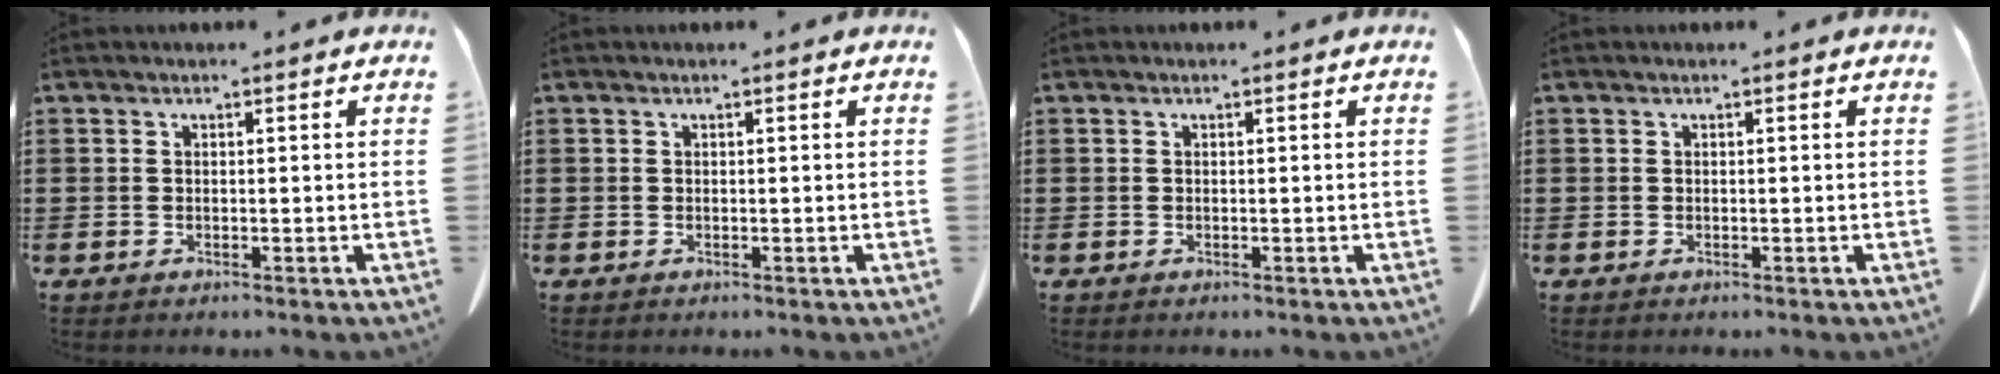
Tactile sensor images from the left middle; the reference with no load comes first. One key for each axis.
{"total": 0.0}
{"total": 0.0}
{"total": 0.0}